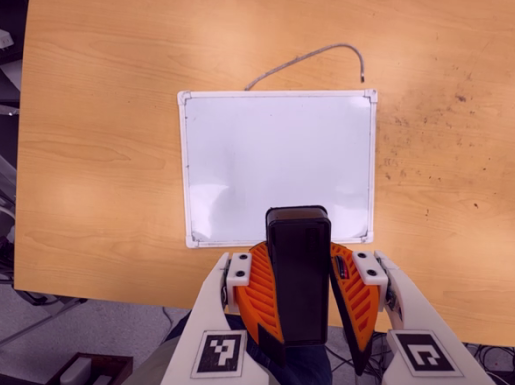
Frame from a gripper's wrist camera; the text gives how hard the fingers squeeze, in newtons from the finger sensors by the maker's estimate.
{"total": 11.2, "left": 10.8, "right": 11.5}